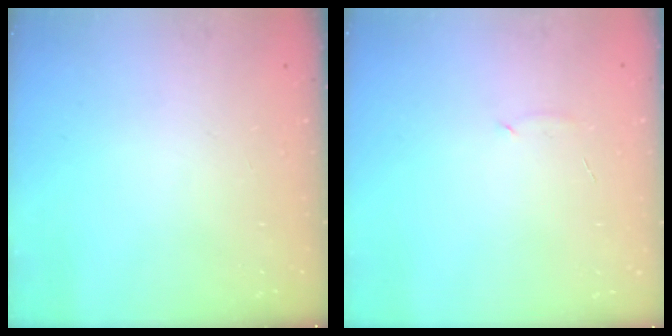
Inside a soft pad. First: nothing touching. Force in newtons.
{"total": 5.0, "press": 4.9, "slide": 1.1}